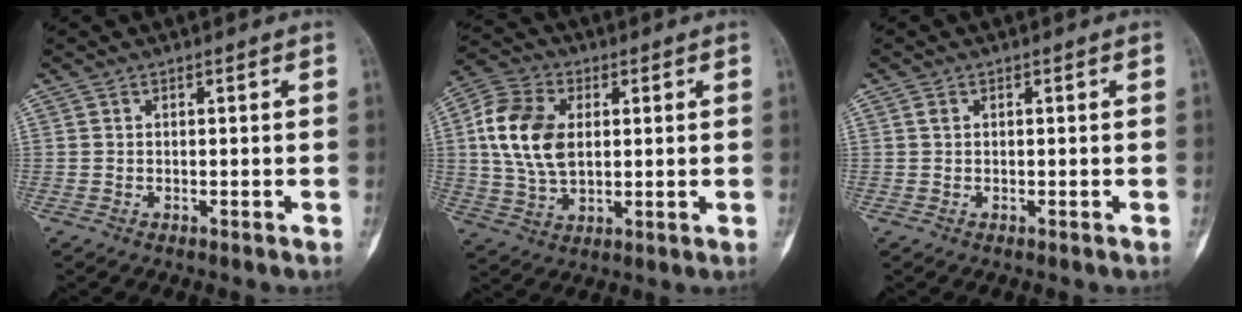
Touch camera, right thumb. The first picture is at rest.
{"total": 13.1, "force": [2.1, 8.4, 9.9], "torque": [-0.193, 0.005, 0.038]}
{"total": 0.6, "force": [0.2, 0.5, 0.4], "torque": [-0.003, 0.002, 0.003]}